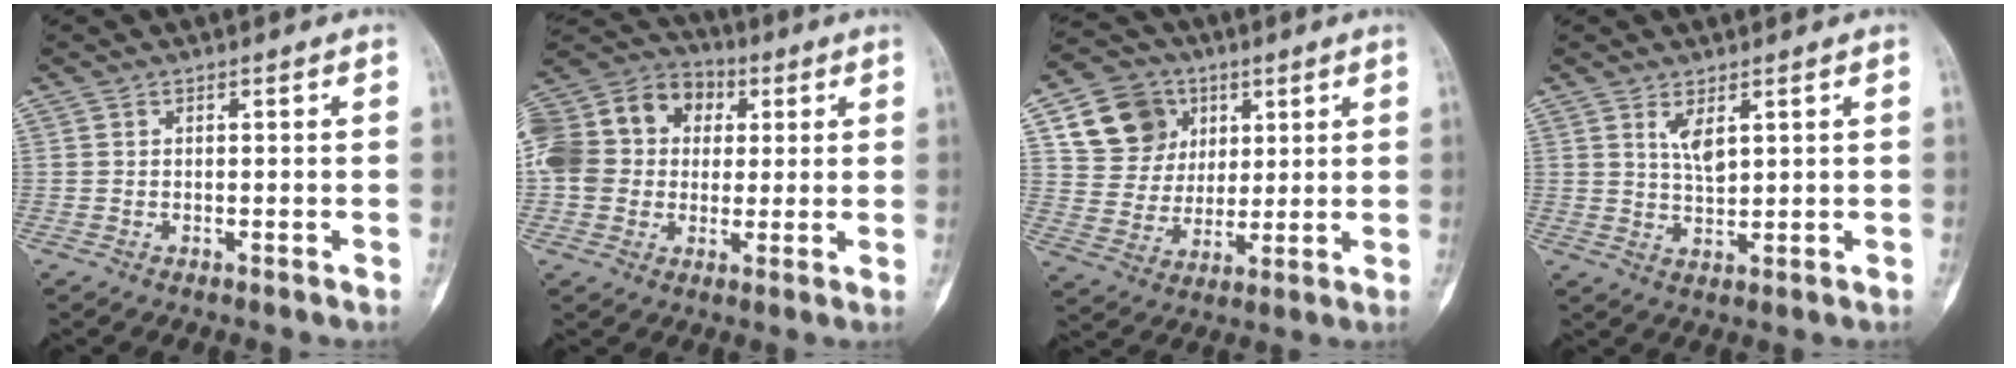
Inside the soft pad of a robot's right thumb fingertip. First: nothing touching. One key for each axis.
{"total": 20.6, "fx": 2.9, "fy": 16.9, "fz": 11.4, "tx": -0.229, "ty": 0.049, "tz": 0.051}
{"total": 13.2, "fx": 5.4, "fy": 11.1, "fz": 4.7, "tx": -0.045, "ty": -0.010, "tz": 0.103}
{"total": 3.7, "fx": 1.8, "fy": 1.2, "fz": 3.0, "tx": -0.053, "ty": -0.016, "tz": 0.040}